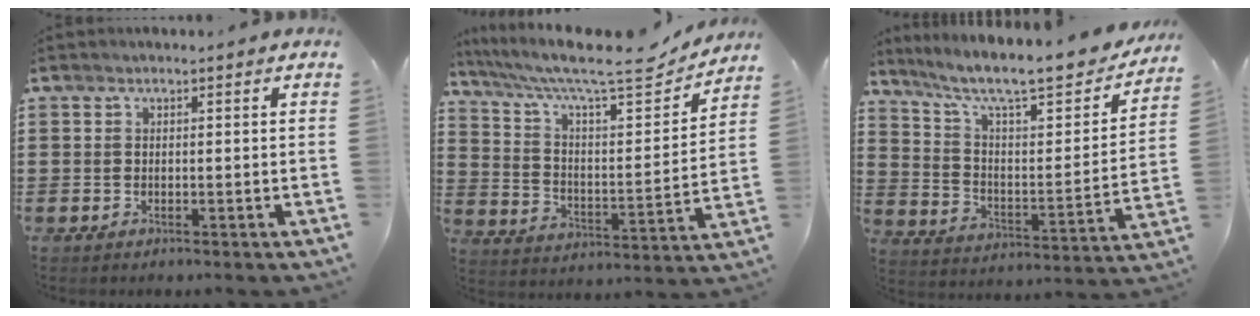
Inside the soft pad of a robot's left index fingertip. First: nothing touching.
{"total": 11.2, "force": [9.2, 1.6, 6.3], "torque": [-0.139, -0.060, 0.147]}
{"total": 10.4, "force": [8.3, 1.7, 6.1], "torque": [-0.134, -0.057, 0.134]}